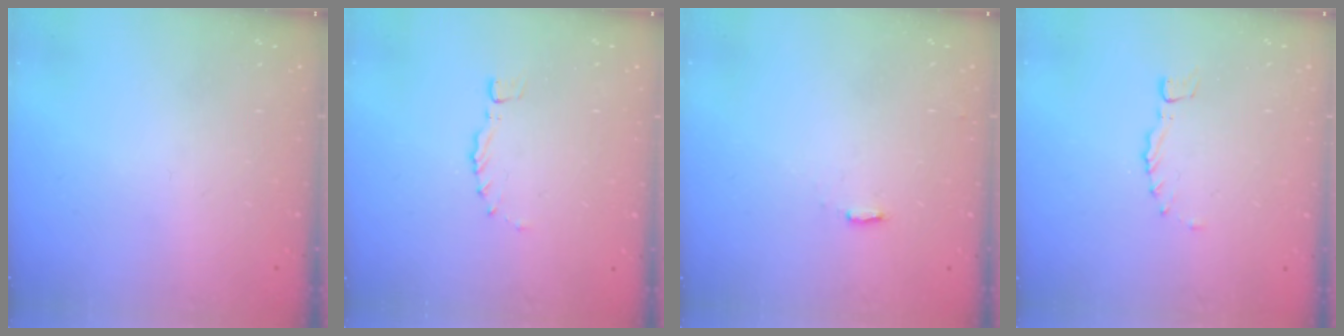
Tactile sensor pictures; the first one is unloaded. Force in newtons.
{"total": 0.0}
{"total": 2.1, "press": 2.0, "slide": 0.4}
{"total": 0.0}